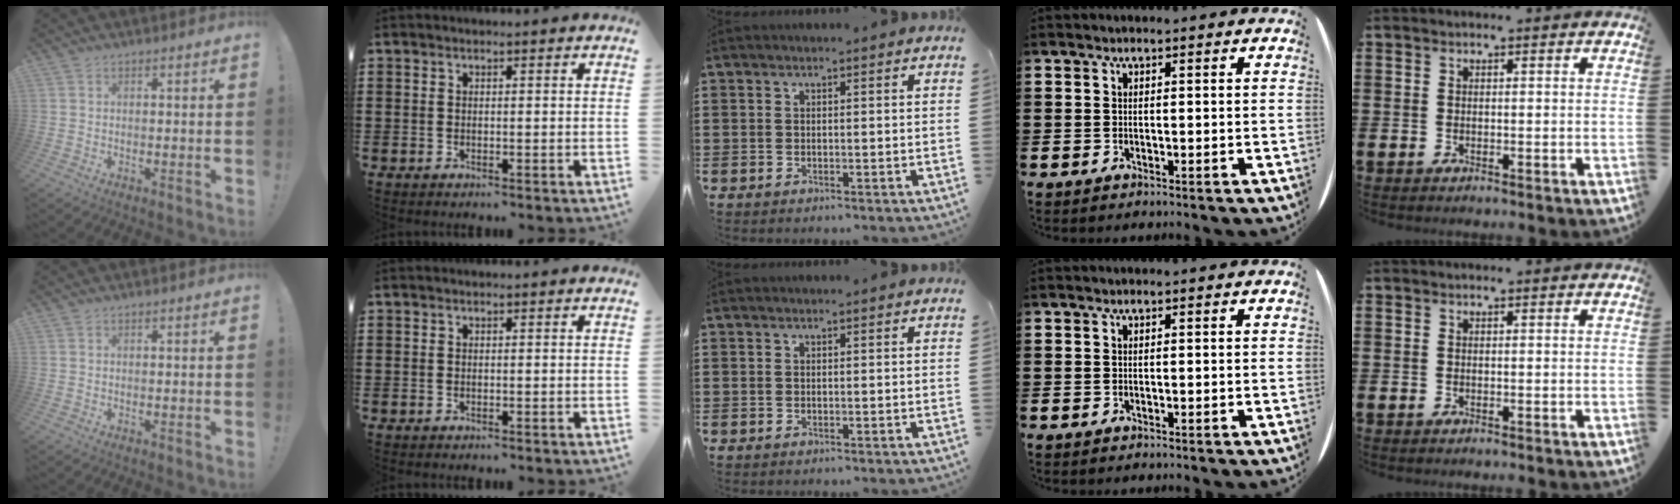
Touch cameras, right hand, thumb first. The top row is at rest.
{}